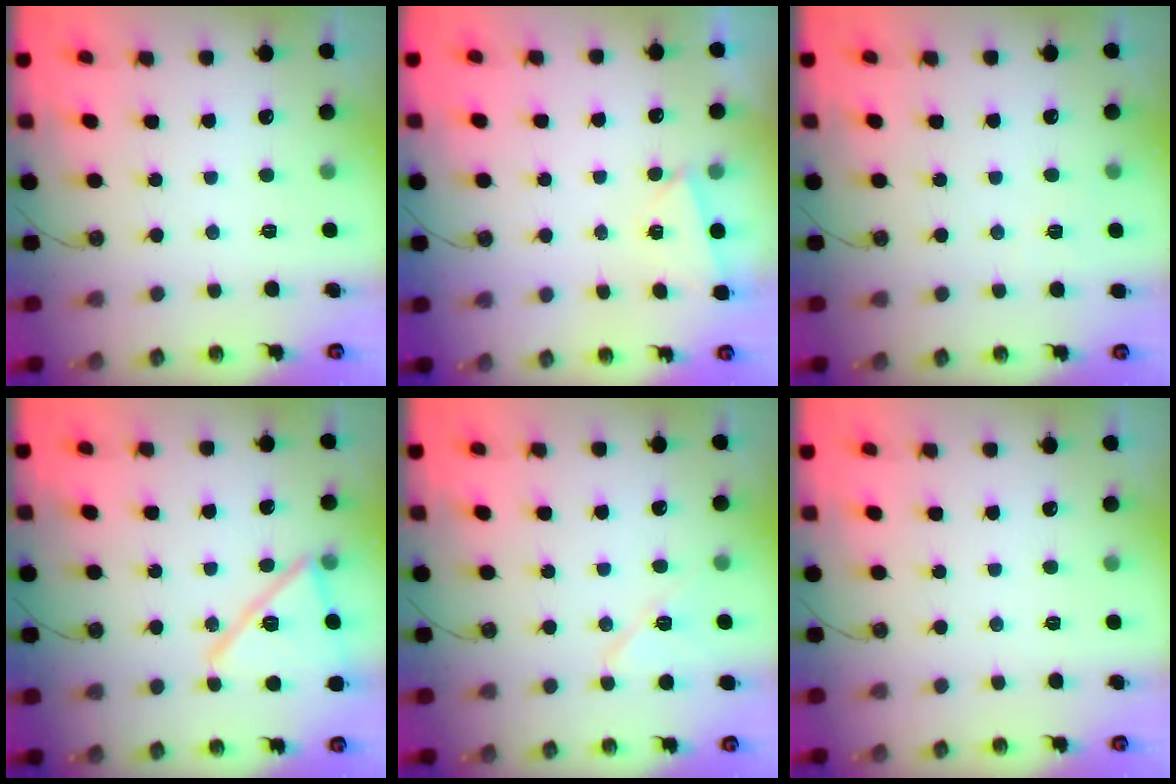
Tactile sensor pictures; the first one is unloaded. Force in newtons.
{"total": 2.8, "press": 1.5, "slide": 2.3}
{"total": 2.4, "press": 2.2, "slide": 1.0}
{"total": 16.5, "press": 16.5, "slide": 0.6}
{"total": 8.1, "press": 8.0, "slide": 1.2}
{"total": 0.0}